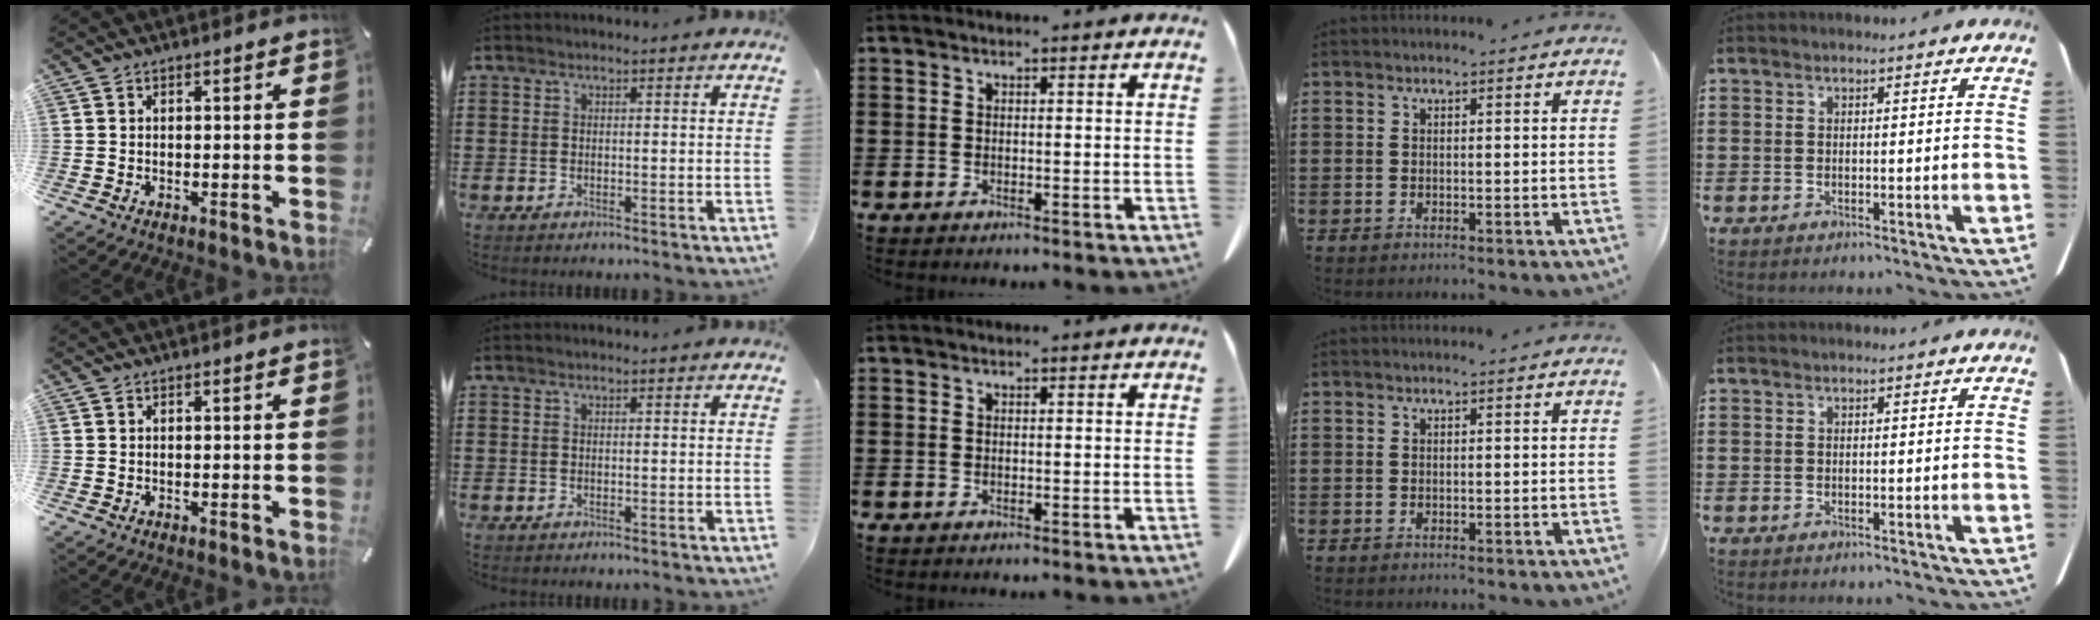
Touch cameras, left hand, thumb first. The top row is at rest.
{}